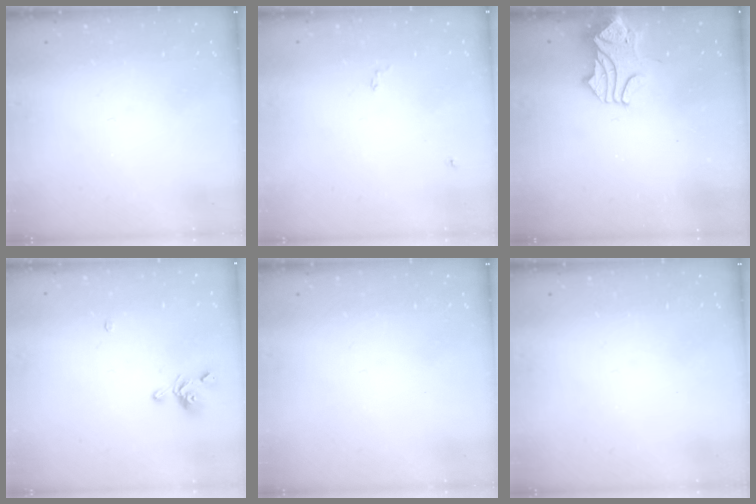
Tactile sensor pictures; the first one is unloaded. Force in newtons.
{"total": 2.5, "press": 2.5, "slide": 0.3}
{"total": 1.7, "press": 1.2, "slide": 1.1}
{"total": 3.8, "press": 3.7, "slide": 0.8}
{"total": 0.0}
{"total": 0.0}